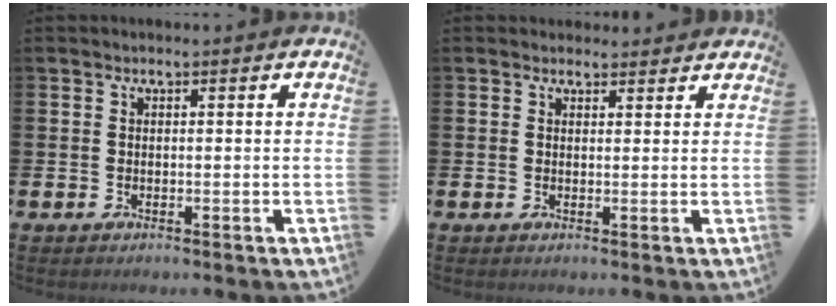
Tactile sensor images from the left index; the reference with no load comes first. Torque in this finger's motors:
{"motor_torque": [1.01, -1.13, 0.14, 0.05]}